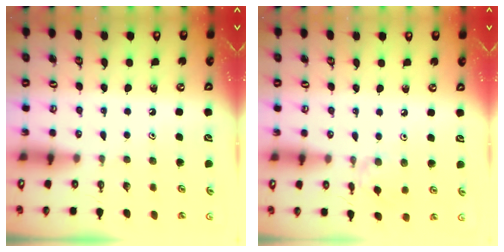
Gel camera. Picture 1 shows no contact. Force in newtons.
{"total": 2.1, "press": 2.1, "slide": 0.4}